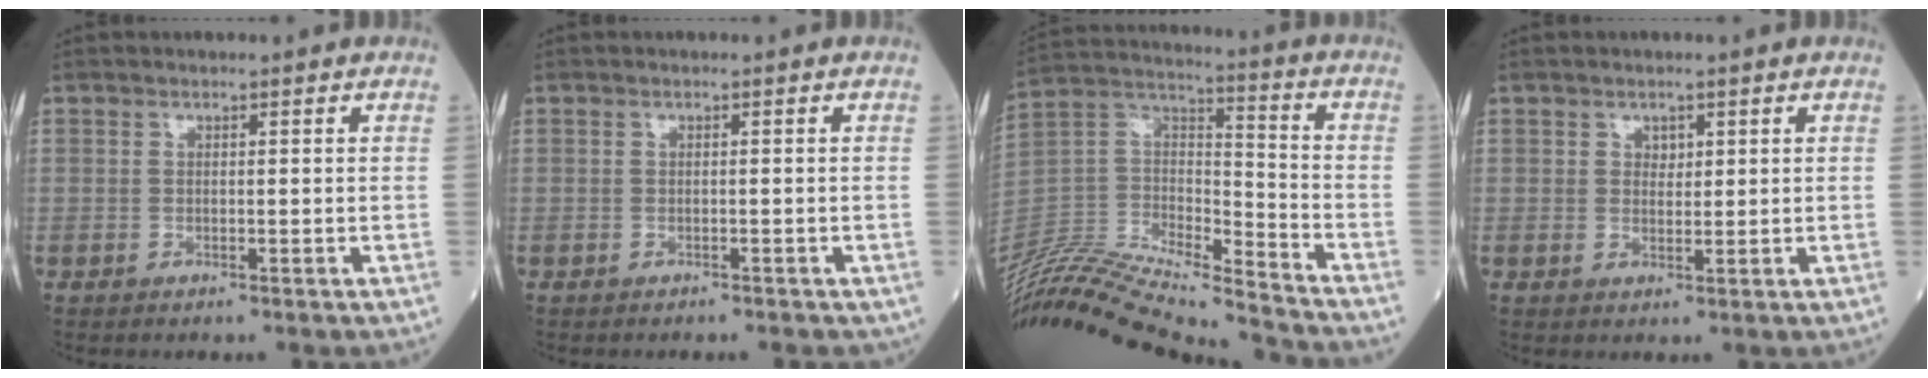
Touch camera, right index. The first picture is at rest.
{"total": 1.9, "force": [-1.5, 0.7, 0.8], "torque": [-0.017, -0.003, -0.013]}
{"total": 24.8, "force": [-23.3, 1.4, 8.4], "torque": [-0.194, -0.005, -0.403]}
{"total": 1.6, "force": [0.7, 1.1, 0.8], "torque": [-0.010, -0.004, 0.013]}